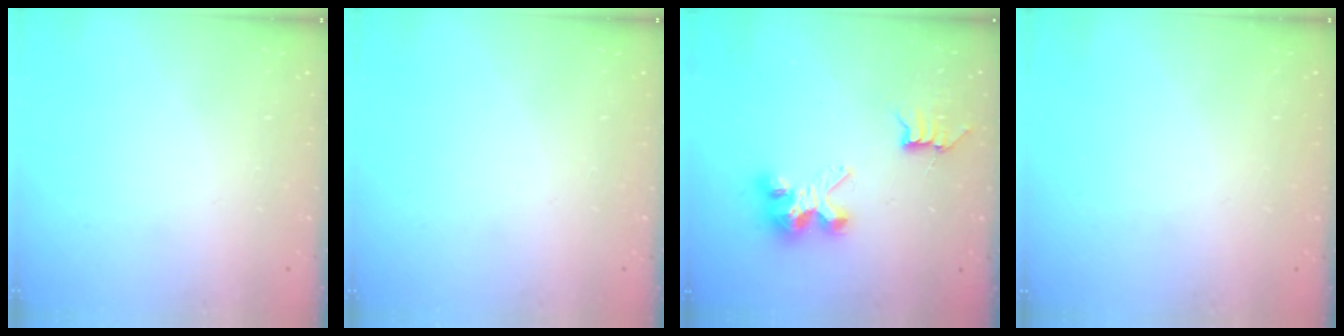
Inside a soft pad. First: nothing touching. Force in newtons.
{"total": 0.0}
{"total": 7.8, "press": 7.8, "slide": 0.3}
{"total": 0.7, "press": 0.6, "slide": 0.4}